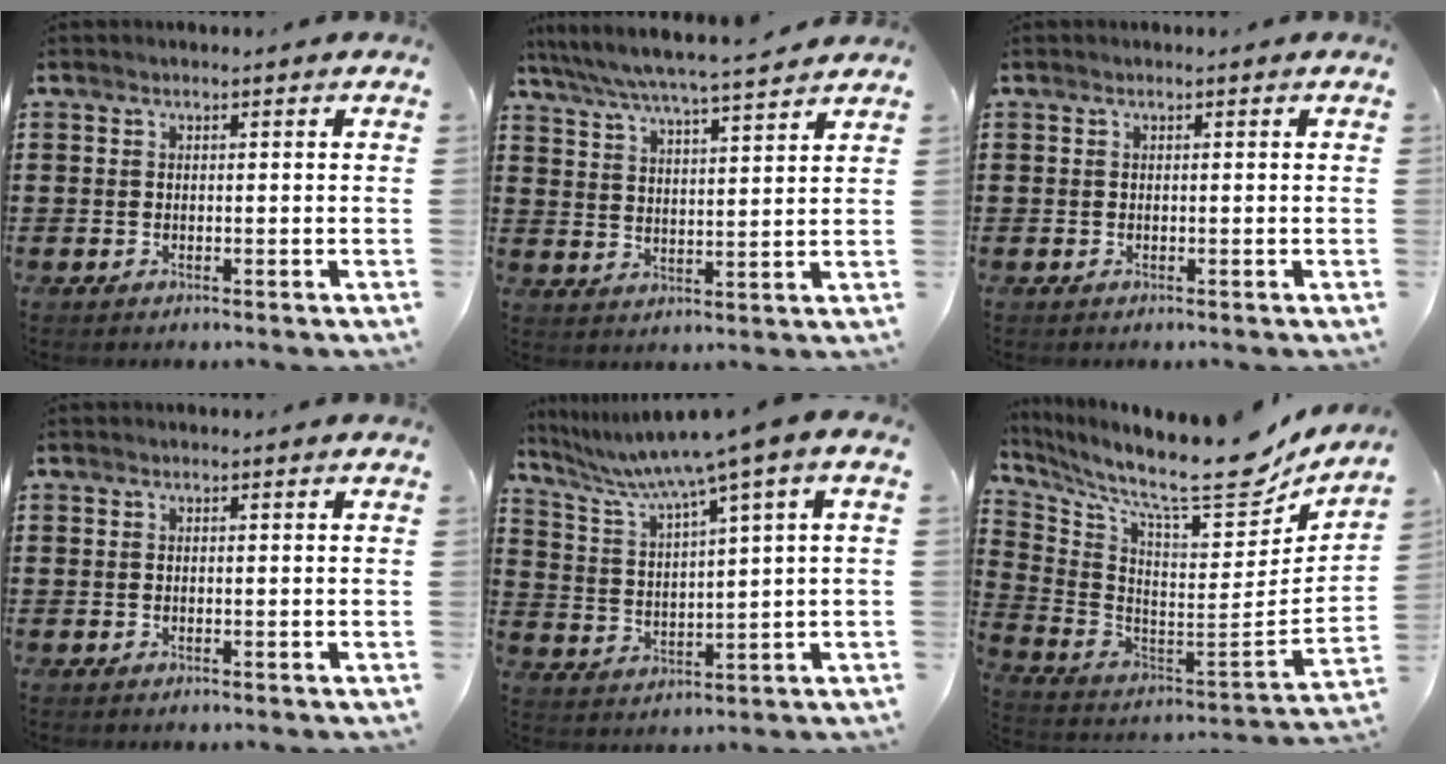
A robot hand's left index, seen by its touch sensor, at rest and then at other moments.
{"total": 5.5, "force": [5.1, -0.2, 2.2], "torque": [-0.063, -0.029, 0.085]}
{"total": 0.0}
{"total": 0.0}
{"total": 6.6, "force": [4.6, -0.3, 4.7], "torque": [-0.112, -0.033, 0.070]}
{"total": 11.8, "force": [9.6, 1.6, 6.7], "torque": [-0.135, -0.089, 0.152]}